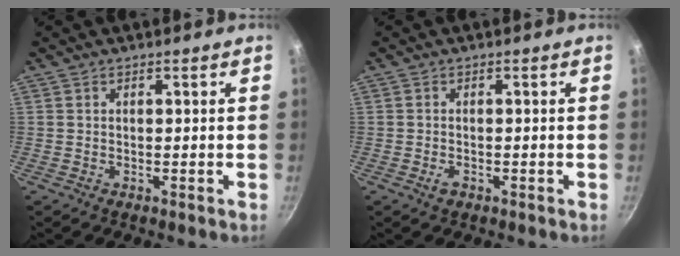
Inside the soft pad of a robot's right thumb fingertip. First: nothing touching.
{"total": 1.5, "force": [-0.7, 0.9, 1.0], "torque": [-0.020, 0.002, -0.015]}